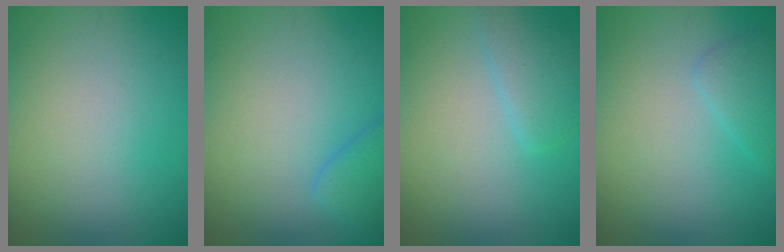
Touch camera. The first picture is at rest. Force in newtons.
{"total": 2.5, "press": 2.5, "slide": 0.2}
{"total": 2.4, "press": 2.4, "slide": 0.2}
{"total": 1.7, "press": 1.7, "slide": 0.0}